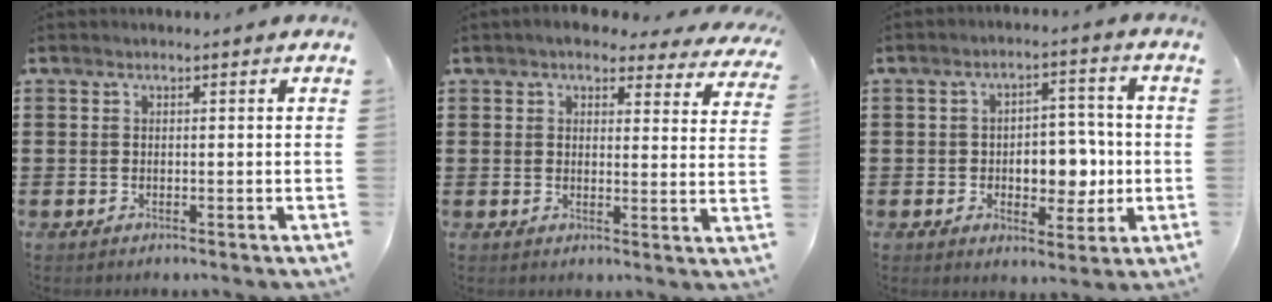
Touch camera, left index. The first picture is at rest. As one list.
[{"total": 4.6, "force": [4.1, 1.1, 1.7], "torque": [-0.041, -0.016, 0.072]}, {"total": 7.2, "force": [-1.0, 4.6, 5.4], "torque": [-0.080, 0.007, -0.024]}]